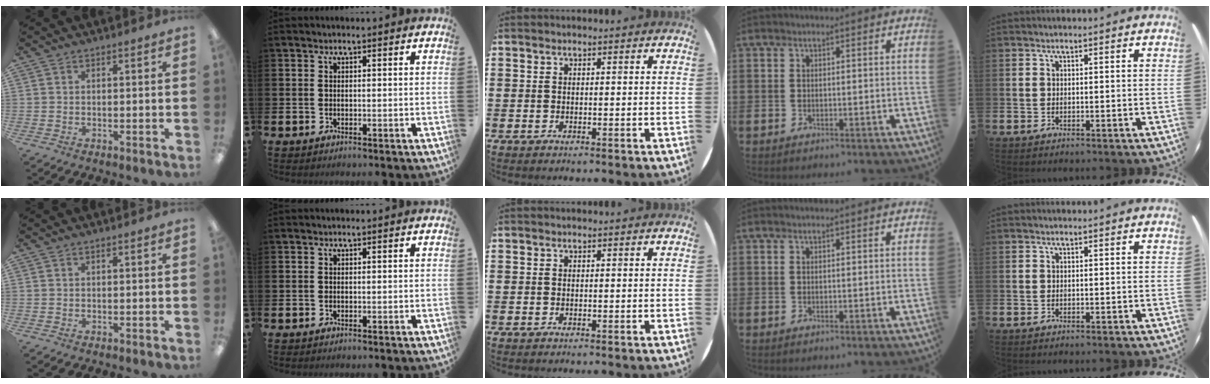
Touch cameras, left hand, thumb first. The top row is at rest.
{}